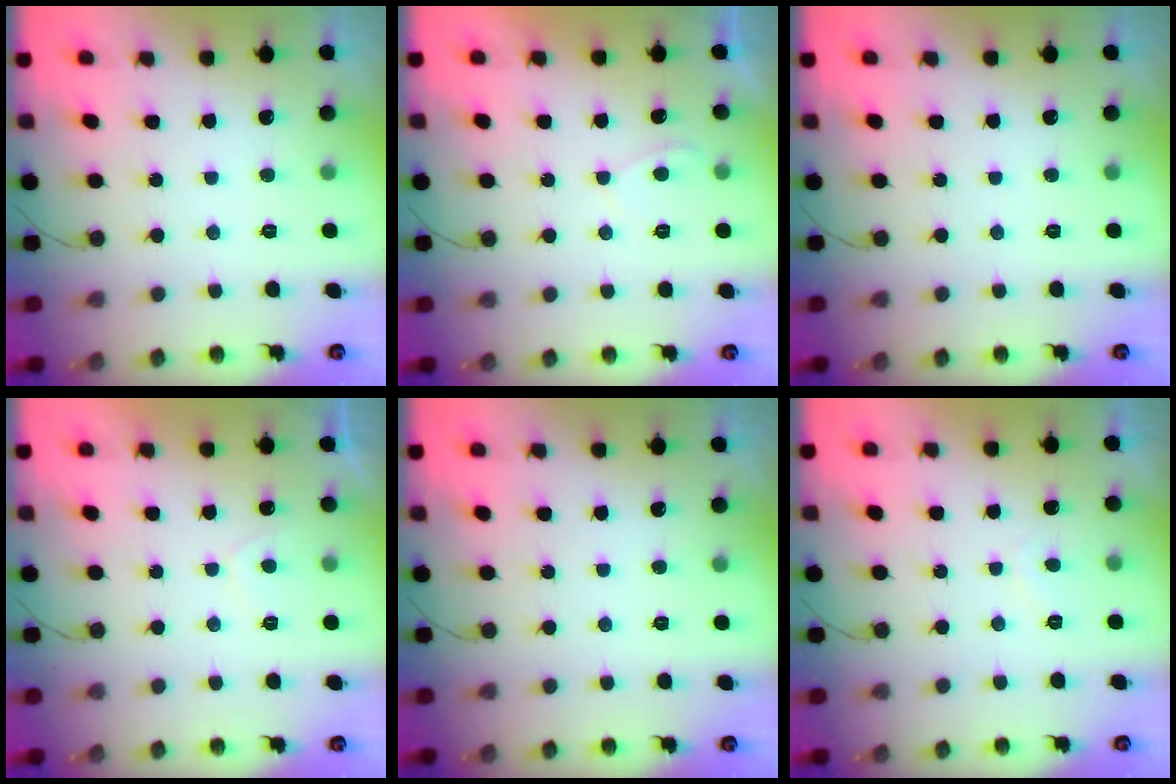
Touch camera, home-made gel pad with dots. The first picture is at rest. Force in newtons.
{"total": 1.4, "press": 1.2, "slide": 0.6}
{"total": 0.0}
{"total": 2.8, "press": 2.7, "slide": 0.8}
{"total": 0.0}
{"total": 1.3, "press": 1.1, "slide": 0.5}